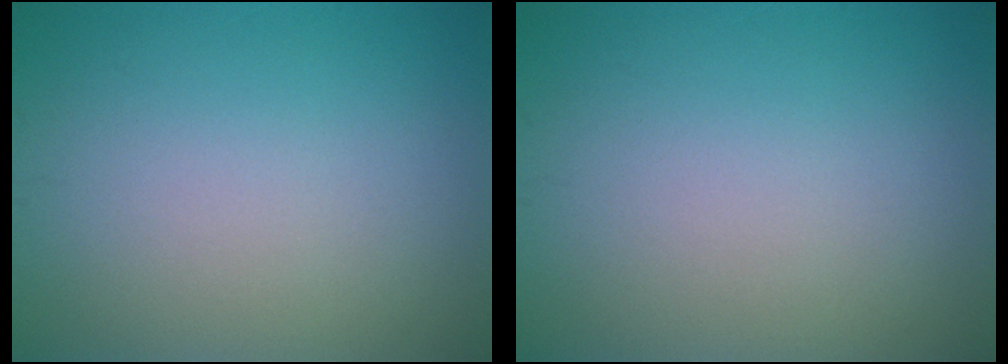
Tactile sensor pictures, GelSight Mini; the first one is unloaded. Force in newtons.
{"total": 0.0}